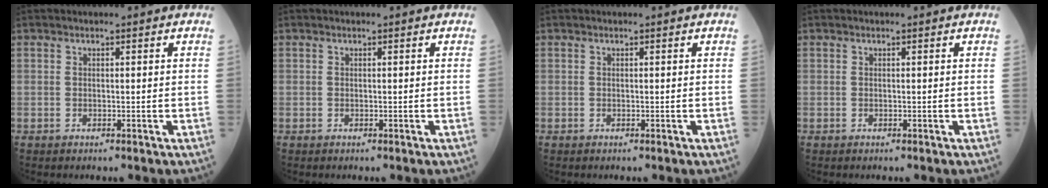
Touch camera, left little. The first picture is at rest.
{"total": 0.0}
{"total": 0.0}
{"total": 0.0}